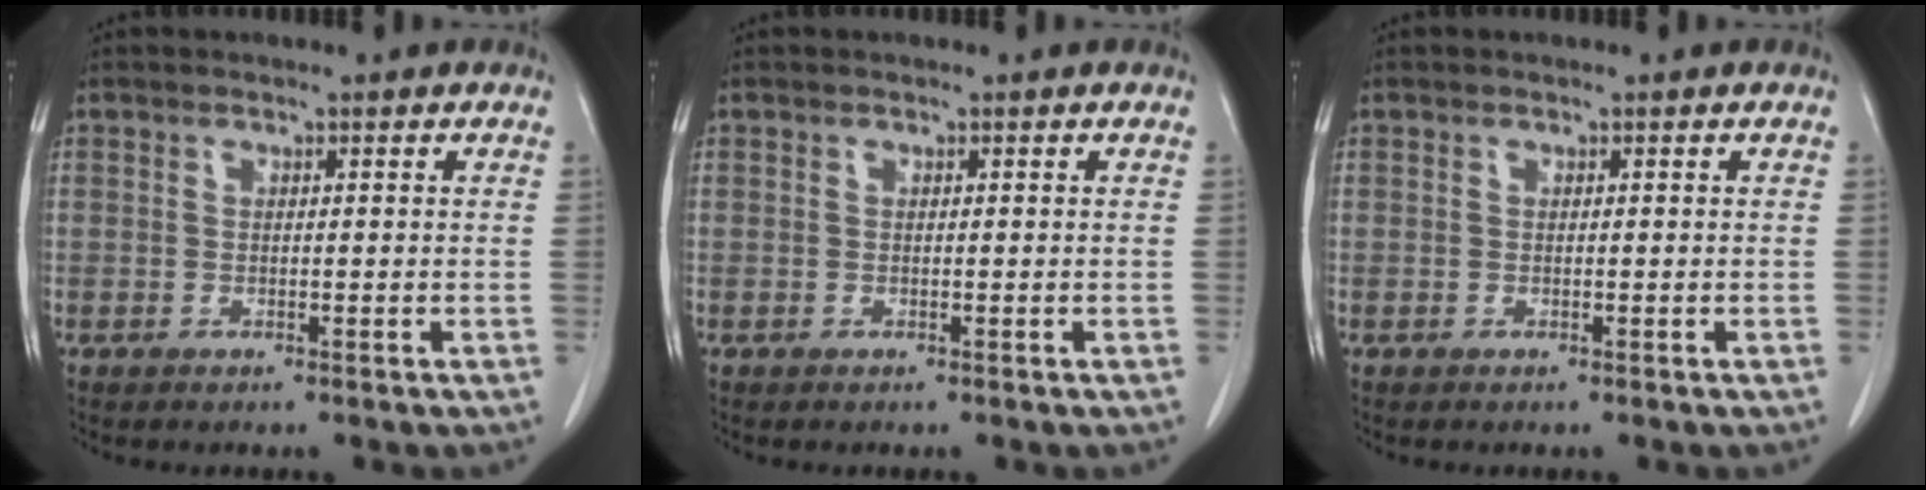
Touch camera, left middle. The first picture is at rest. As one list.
[{"total": 0.0}, {"total": 0.0}]